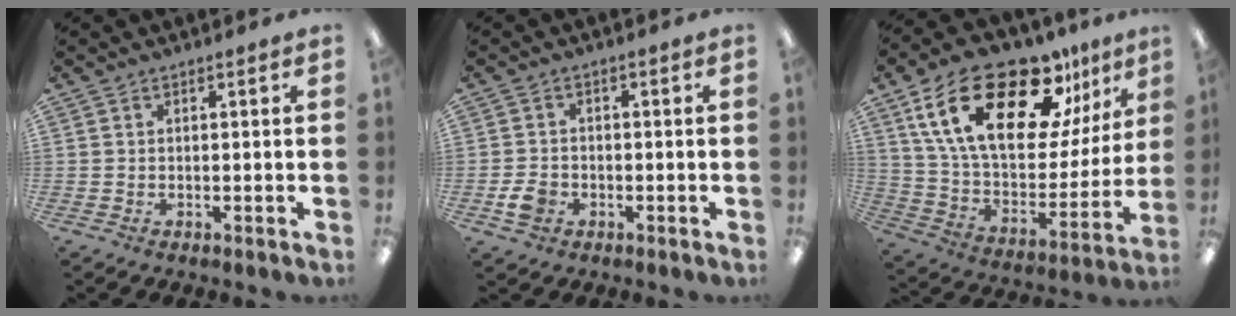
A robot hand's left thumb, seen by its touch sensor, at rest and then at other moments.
{"total": 3.9, "force": [-1.5, 3.0, 2.0], "torque": [-0.044, 0.004, -0.029]}
{"total": 26.7, "force": [16.3, 11.6, 17.7], "torque": [-0.315, -0.092, 0.280]}